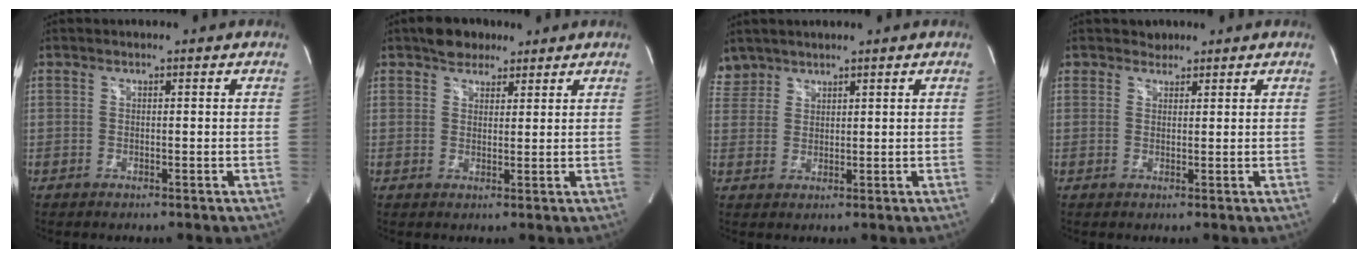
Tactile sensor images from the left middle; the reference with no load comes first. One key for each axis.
{"total": 4.4, "fx": 3.2, "fy": 2.6, "fz": 1.5, "tx": -0.027, "ty": 0.011, "tz": 0.055}
{"total": 3.2, "fx": 2.7, "fy": 1.5, "fz": -0.4, "tx": 0.013, "ty": 0.011, "tz": 0.056}
{"total": 1.6, "fx": 1.2, "fy": 1.0, "fz": -0.2, "tx": 0.006, "ty": 0.001, "tz": 0.014}